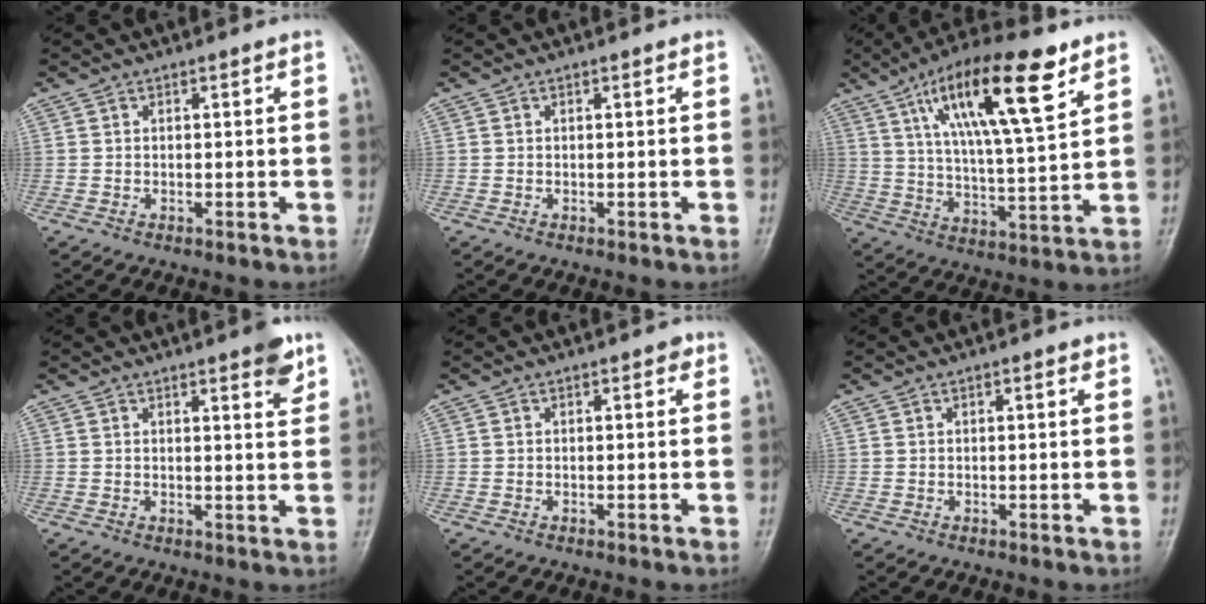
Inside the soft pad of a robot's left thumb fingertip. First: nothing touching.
{"total": 0.0}
{"total": 19.2, "force": [9.6, 4.8, 15.9], "torque": [-0.253, -0.026, 0.164]}
{"total": 4.4, "force": [2.7, 1.0, 3.3], "torque": [-0.035, -0.015, 0.031]}
{"total": 0.9, "force": [0.3, 0.6, 0.7], "torque": [0.001, 0.002, -0.002]}
{"total": 1.0, "force": [0.4, 0.3, 0.8], "torque": [-0.011, 0.001, 0.004]}